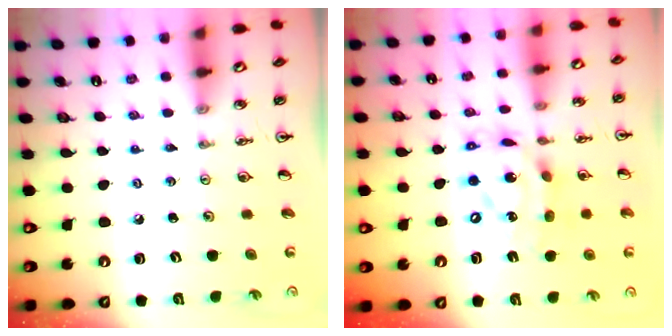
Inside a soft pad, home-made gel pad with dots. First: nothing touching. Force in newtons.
{"total": 16.2, "press": 16.1, "slide": 1.7}